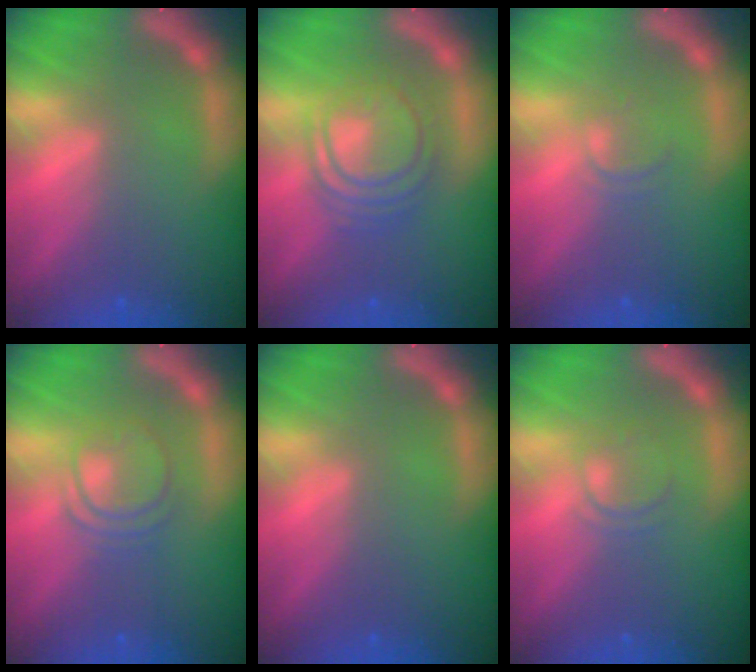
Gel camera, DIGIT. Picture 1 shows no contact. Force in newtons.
{"total": 6.5}
{"total": 1.4}
{"total": 4.0}
{"total": 0.0}
{"total": 2.0}